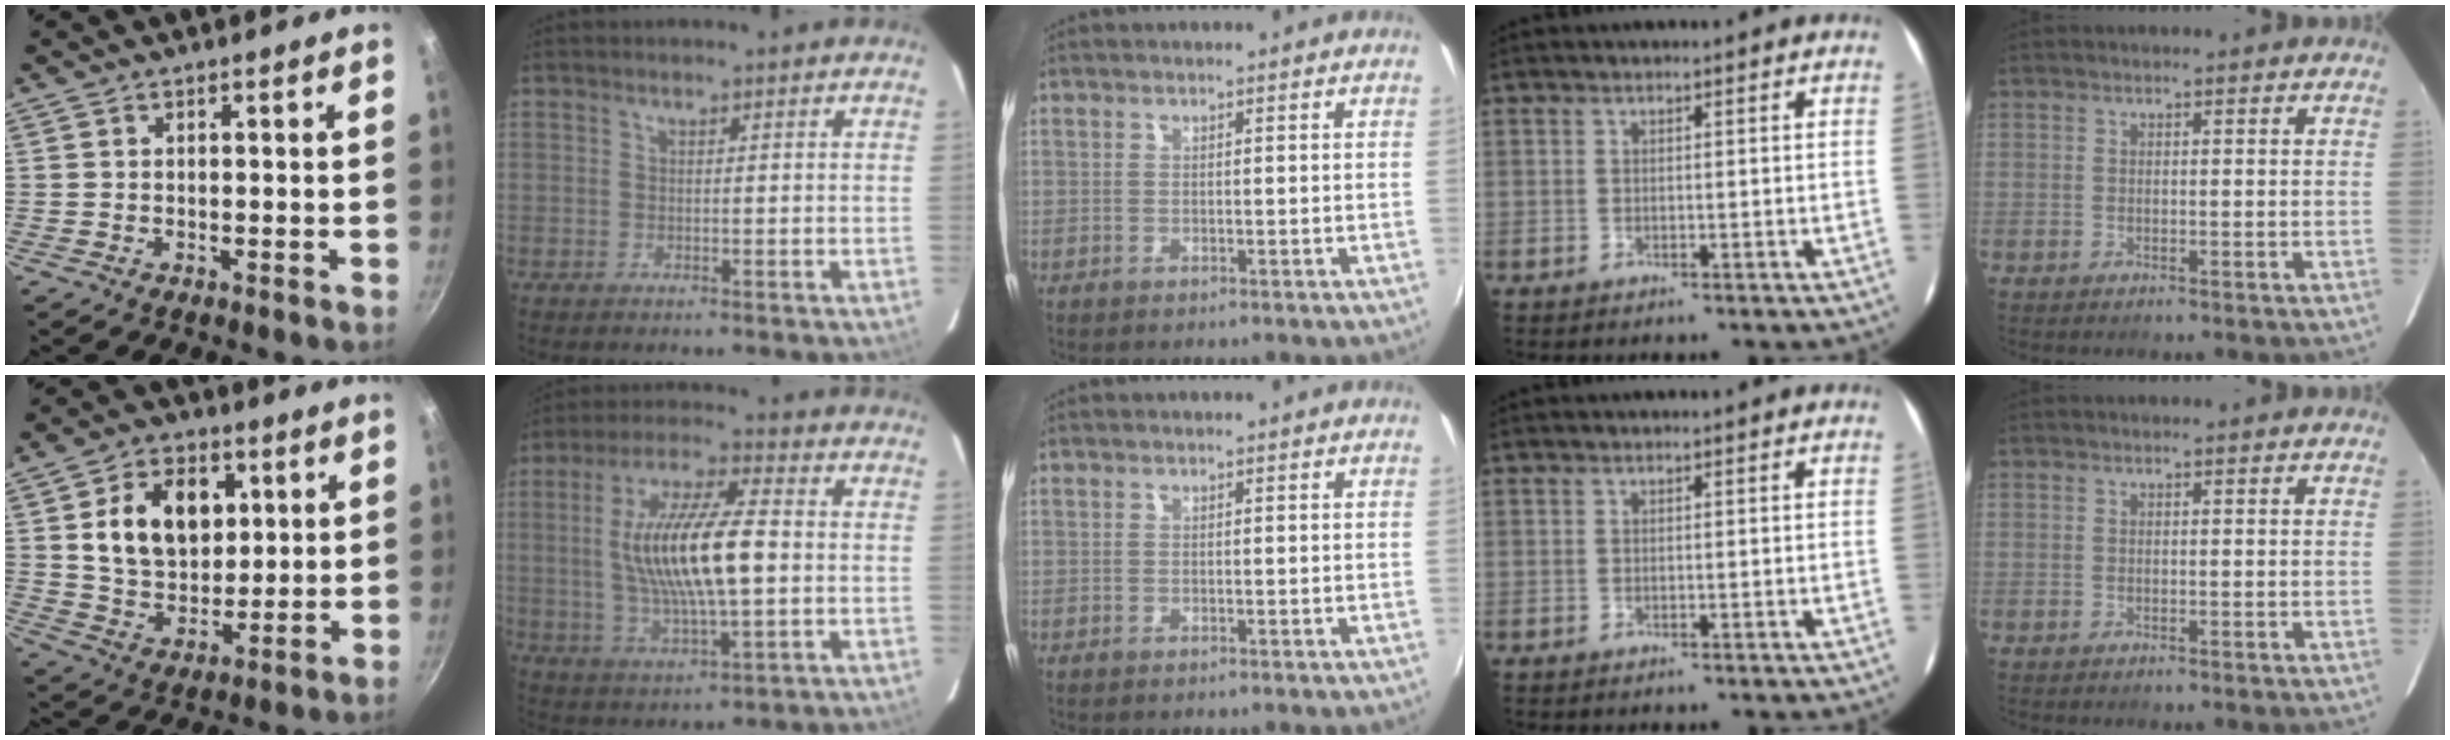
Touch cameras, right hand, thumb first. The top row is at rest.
{"thumb": {"total": 14.9, "force": [3.7, 10.6, 9.8], "torque": [-0.129, -0.009, 0.065]}, "index": {"total": 16.8, "force": [0.3, 4.7, 16.1], "torque": [-0.302, 0.002, 0.010]}, "middle": {"total": 0.5, "force": [0.4, -0.3, 0.0], "torque": [0.004, -0.002, 0.004]}}